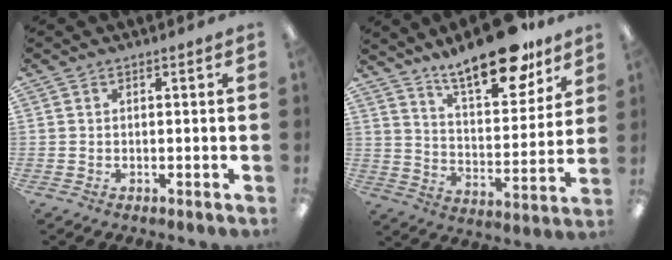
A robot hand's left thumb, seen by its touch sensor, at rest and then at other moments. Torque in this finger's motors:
{"motor_torque": [0.45, 0.36, 1.45, -1.32, 0.08]}